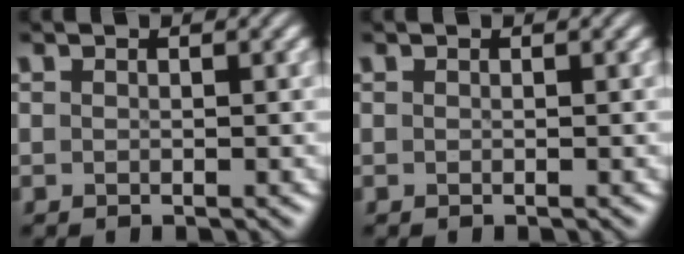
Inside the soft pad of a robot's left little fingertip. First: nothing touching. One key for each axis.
{"total": 0.0}